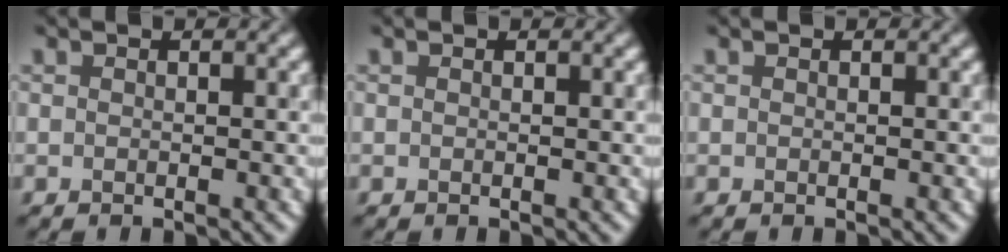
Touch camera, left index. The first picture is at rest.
{"total": 0.0}
{"total": 0.0}